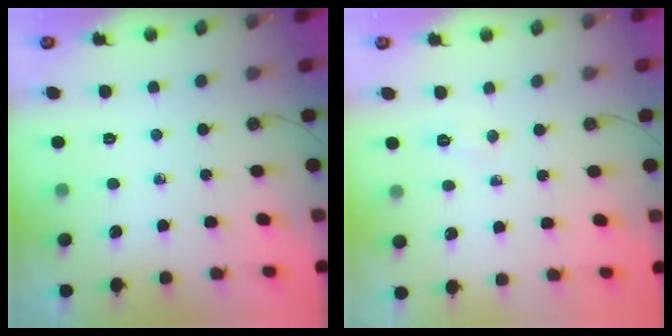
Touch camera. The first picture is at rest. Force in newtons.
{"total": 3.9, "press": 3.8, "slide": 0.6}